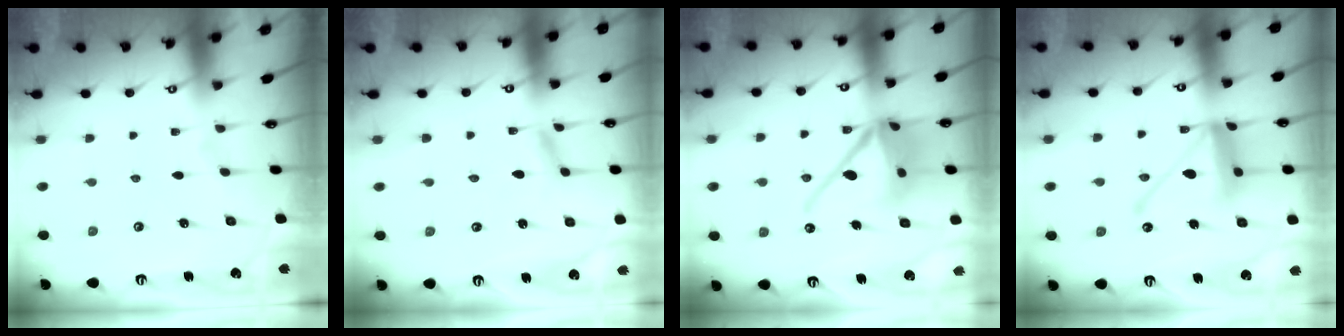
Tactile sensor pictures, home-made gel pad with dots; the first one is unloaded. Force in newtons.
{"total": 1.9, "press": 1.9, "slide": 0.2}
{"total": 15.9, "press": 15.7, "slide": 2.5}
{"total": 14.0, "press": 14.0, "slide": 1.2}